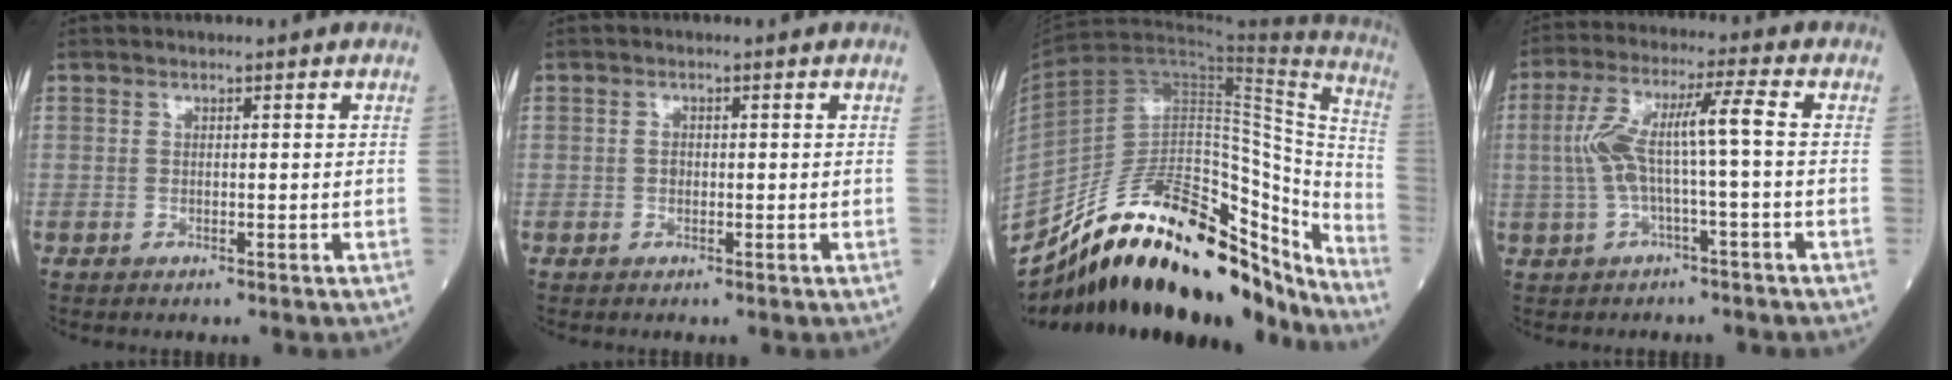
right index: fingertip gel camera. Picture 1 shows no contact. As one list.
[{"total": 1.0, "force": [-0.1, 0.7, 0.7], "torque": [-0.013, 0.002, -0.003]}, {"total": 29.6, "force": [-22.8, 9.7, 16.2], "torque": [-0.247, 0.023, -0.353]}, {"total": 8.6, "force": [-0.4, 0.4, 8.6], "torque": [-0.177, 0.034, -0.010]}]